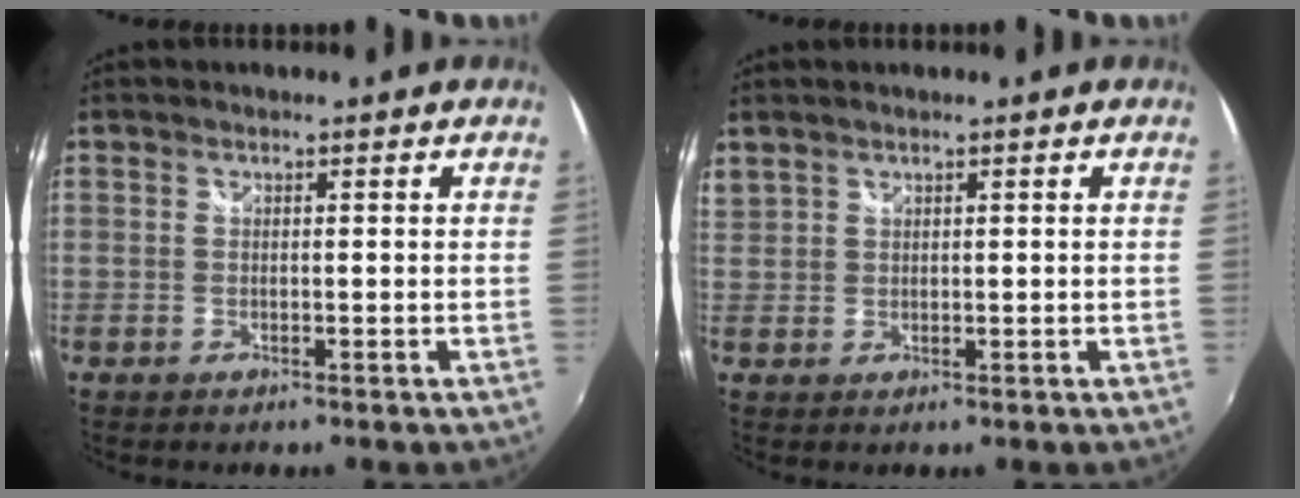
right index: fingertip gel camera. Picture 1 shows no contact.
{"total": 3.4, "force": [2.6, 2.0, 1.1], "torque": [-0.014, 0.008, 0.056]}